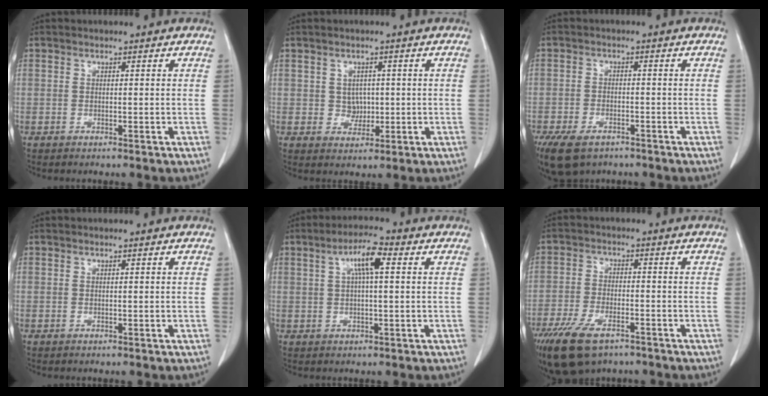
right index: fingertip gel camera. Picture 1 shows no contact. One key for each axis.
{"total": 3.7, "fx": 0.3, "fy": 3.4, "fz": 1.6, "tx": -0.020, "ty": 0.009, "tz": 0.012}
{"total": 10.9, "fx": -7.1, "fy": 5.9, "fz": 5.7, "tx": -0.129, "ty": -0.007, "tz": -0.110}
{"total": 0.0}
{"total": 6.0, "fx": 1.8, "fy": 1.2, "fz": 5.6, "tx": -0.107, "ty": 0.015, "tz": 0.033}
{"total": 11.1, "fx": -7.3, "fy": 4.7, "fz": 6.9, "tx": -0.138, "ty": -0.013, "tz": -0.126}